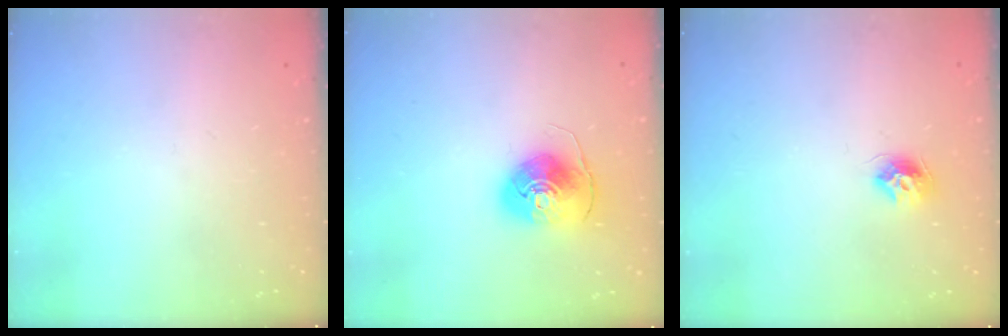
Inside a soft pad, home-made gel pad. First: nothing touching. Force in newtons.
{"total": 8.3, "press": 8.3, "slide": 0.5}
{"total": 8.4, "press": 8.3, "slide": 0.7}